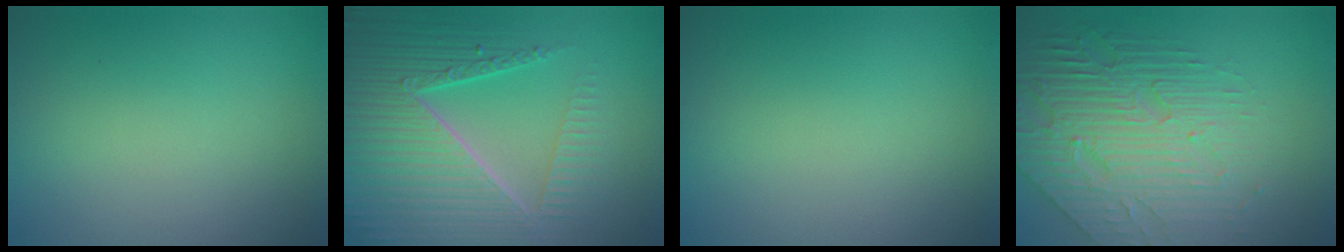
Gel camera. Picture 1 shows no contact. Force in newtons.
{"total": 8.4, "press": 6.1, "slide": 5.8}
{"total": 0.0}
{"total": 6.6, "press": 5.2, "slide": 4.0}